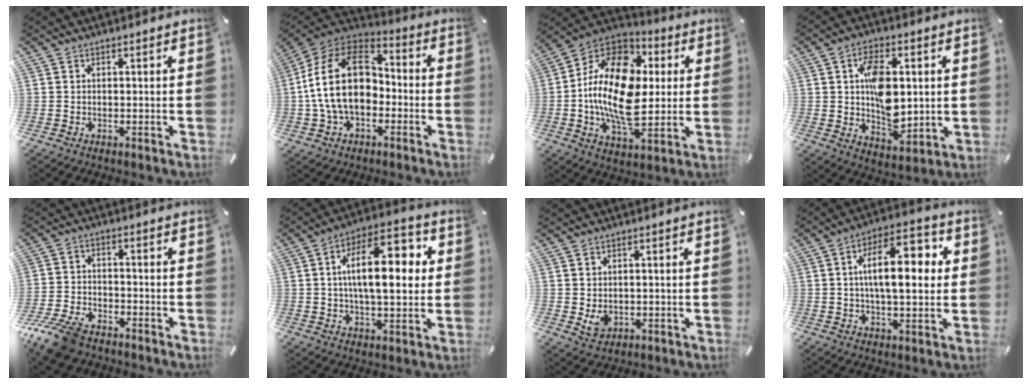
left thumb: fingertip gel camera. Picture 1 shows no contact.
{"total": 19.7, "force": [-2.1, 14.0, 13.8], "torque": [-0.289, 0.032, -0.041]}
{"total": 21.5, "force": [-0.1, 13.7, 16.6], "torque": [-0.342, -0.003, -0.006]}
{"total": 12.4, "force": [1.5, 8.0, 9.3], "torque": [-0.139, 0.001, 0.026]}
{"total": 9.1, "force": [-6.8, 4.3, 4.3], "torque": [-0.096, 0.029, -0.132]}
{"total": 16.1, "force": [3.1, 7.3, 14.1], "torque": [-0.233, 0.000, 0.043]}
{"total": 3.7, "force": [0.0, 3.1, 2.0], "torque": [-0.025, -0.004, 0.000]}
{"total": 14.8, "force": [2.6, 6.8, 12.8], "torque": [-0.212, 0.001, 0.035]}